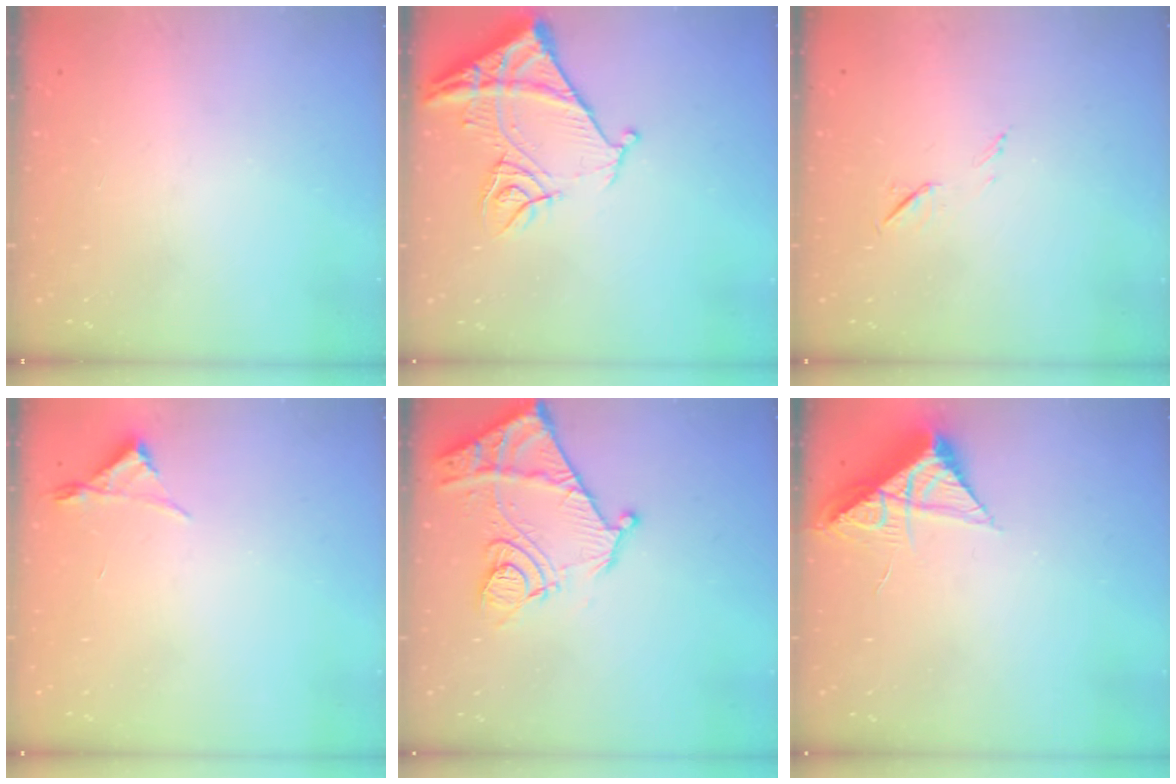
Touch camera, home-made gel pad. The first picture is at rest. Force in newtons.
{"total": 13.7, "press": 13.6, "slide": 1.4}
{"total": 5.5, "press": 5.3, "slide": 1.5}
{"total": 4.2, "press": 4.1, "slide": 0.5}
{"total": 14.3, "press": 14.3, "slide": 1.4}
{"total": 8.5, "press": 8.5, "slide": 0.5}